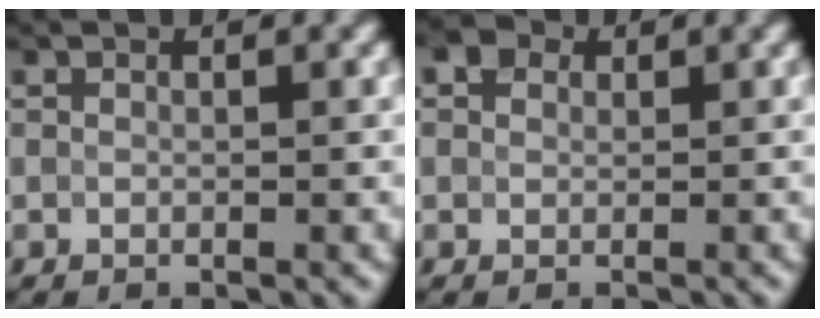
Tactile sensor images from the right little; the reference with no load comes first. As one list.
[{"total": 2.0, "force": [1.0, 1.6, 0.8], "torque": [-0.010, 0.009, 0.003]}]